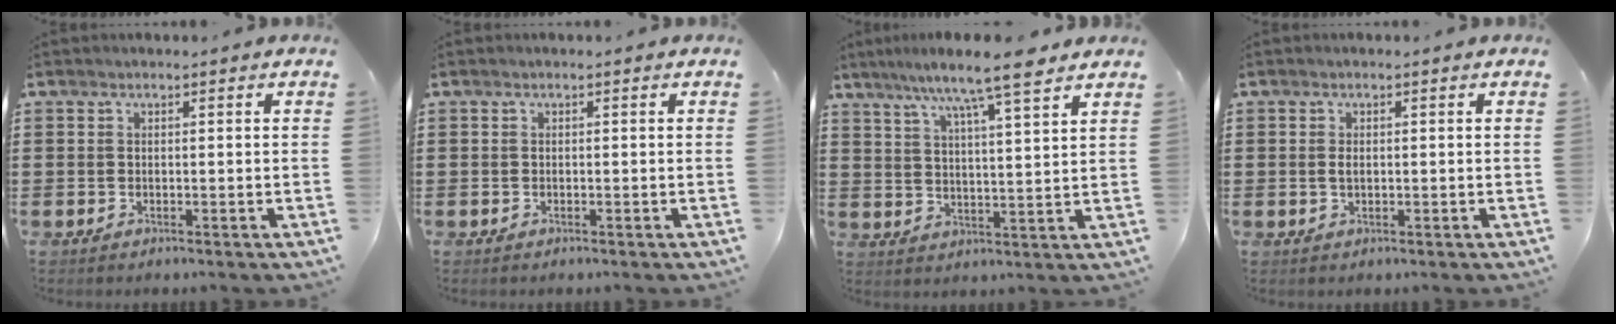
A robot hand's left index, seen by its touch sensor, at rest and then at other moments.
{"total": 0.0}
{"total": 8.4, "force": [6.6, 0.3, 5.2], "torque": [-0.112, -0.025, 0.110]}
{"total": 1.1, "force": [0.0, 0.5, 1.0], "torque": [-0.021, 0.001, -0.001]}